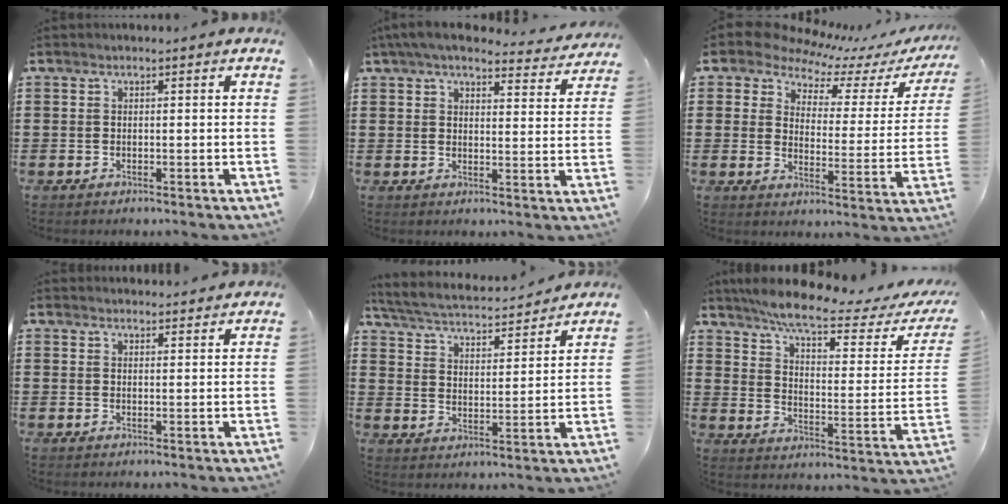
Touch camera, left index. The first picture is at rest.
{"total": 5.5, "force": [4.8, 0.9, 2.4], "torque": [-0.065, -0.018, 0.085]}
{"total": 7.0, "force": [6.5, 2.4, 1.5], "torque": [-0.062, -0.042, 0.112]}
{"total": 2.3, "force": [2.3, 0.1, 0.0], "torque": [-0.007, -0.005, 0.044]}
{"total": 3.7, "force": [3.5, 0.4, 1.1], "torque": [-0.044, -0.026, 0.050]}
{"total": 7.8, "force": [6.3, 0.4, 4.6], "torque": [-0.108, -0.040, 0.104]}